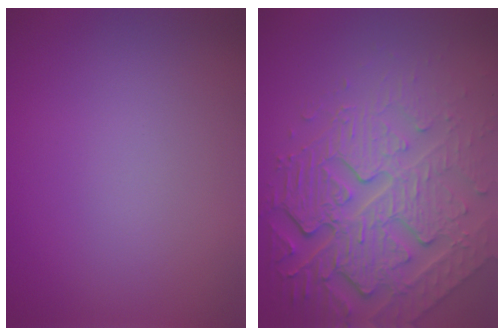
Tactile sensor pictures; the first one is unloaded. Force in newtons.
{"total": 8.6, "press": 5.9, "slide": 6.3}